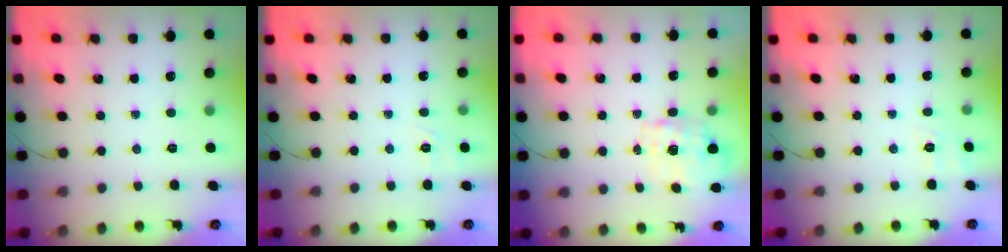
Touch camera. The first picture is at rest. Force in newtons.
{"total": 1.7, "press": 0.3, "slide": 1.6}
{"total": 1.6, "press": 1.5, "slide": 0.5}
{"total": 6.7, "press": 6.4, "slide": 2.0}